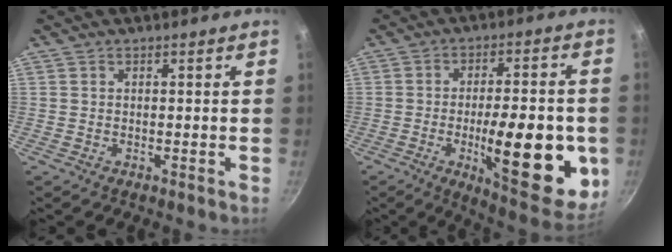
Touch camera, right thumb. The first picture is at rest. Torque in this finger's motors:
{"motor_torque": [2.53, 2.49, 1.76, -0.08, 0.19]}